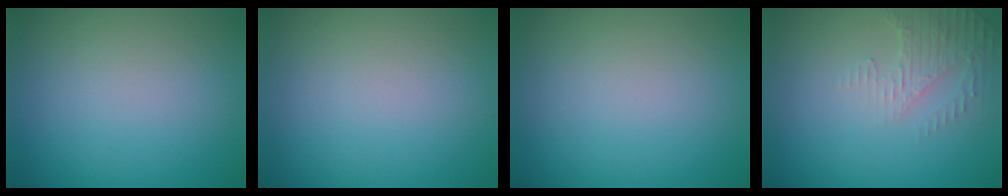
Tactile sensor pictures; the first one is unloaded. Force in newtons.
{"total": 0.0}
{"total": 0.0}
{"total": 2.6, "press": 2.5, "slide": 0.7}